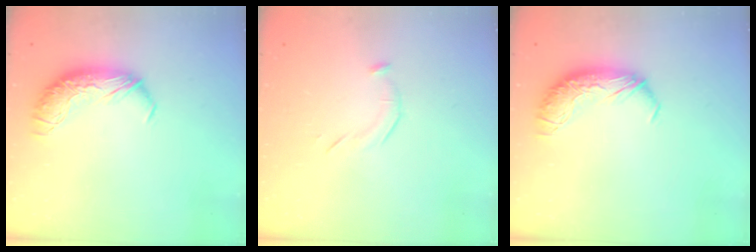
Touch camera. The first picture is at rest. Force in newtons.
{"total": 5.4, "press": 5.3, "slide": 1.0}
{"total": 0.0}